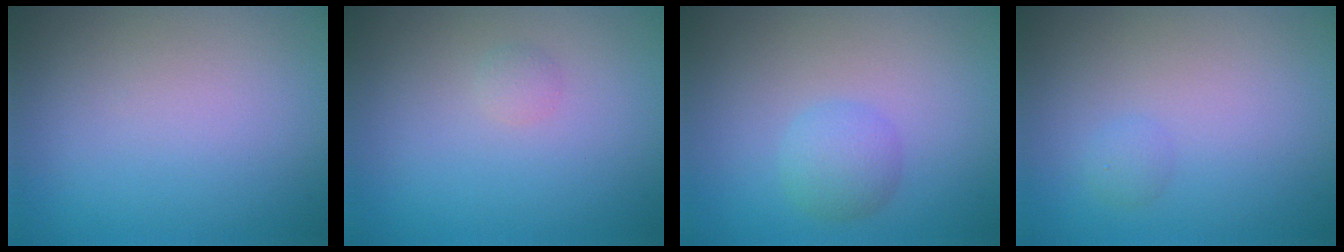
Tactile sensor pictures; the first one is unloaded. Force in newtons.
{"total": 0.6, "press": 0.6, "slide": 0.1}
{"total": 2.2, "press": 2.2, "slide": 0.0}
{"total": 0.8, "press": 0.8, "slide": 0.0}